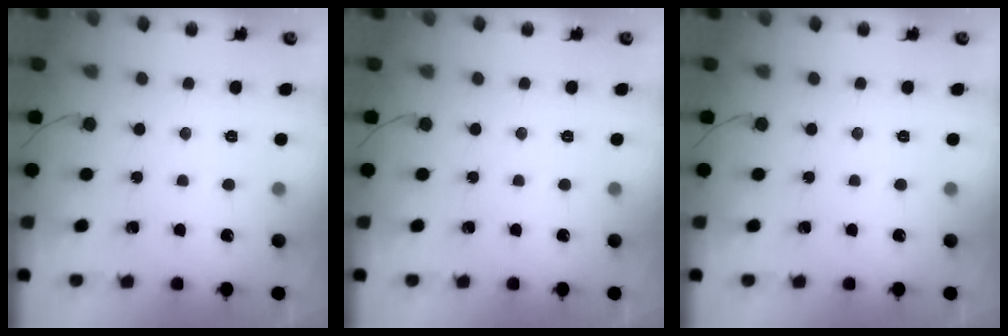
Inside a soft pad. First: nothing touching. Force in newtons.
{"total": 0.0}
{"total": 0.0}